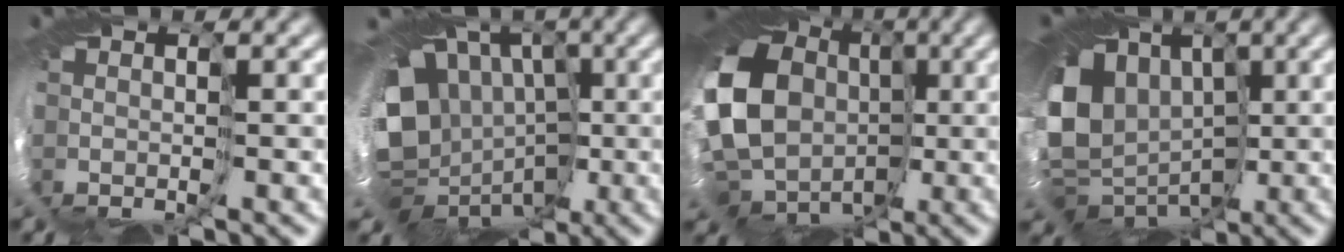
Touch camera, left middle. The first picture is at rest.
{"total": 13.2, "force": [0.2, 11.2, 7.0], "torque": [-0.136, -0.010, 0.023]}
{"total": 19.5, "force": [-0.6, 17.2, 9.1], "torque": [-0.168, -0.005, -0.049]}
{"total": 12.7, "force": [0.8, 10.4, 7.3], "torque": [-0.142, -0.006, 0.023]}